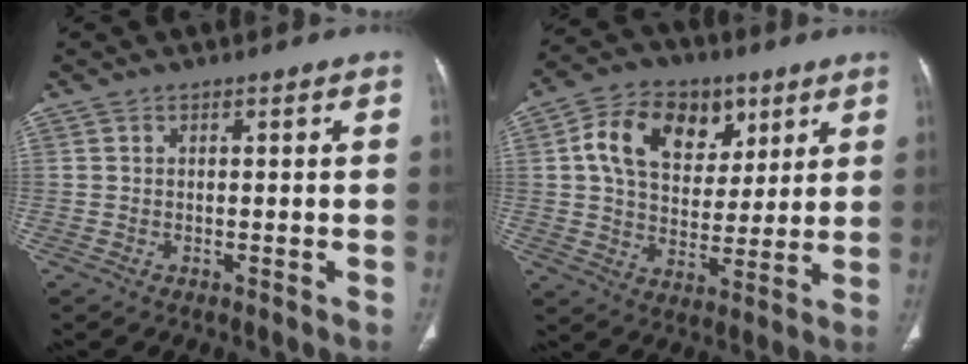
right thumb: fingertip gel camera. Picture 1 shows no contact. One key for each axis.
{"total": 16.5, "fx": 6.1, "fy": 11.8, "fz": 9.8, "tx": -0.138, "ty": -0.005, "tz": 0.104}